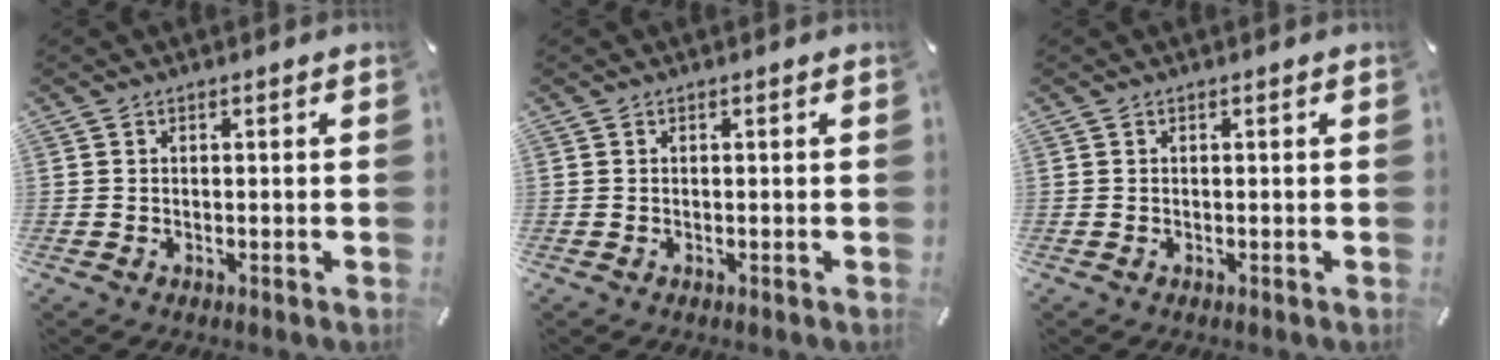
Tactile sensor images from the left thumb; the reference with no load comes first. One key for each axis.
{"total": 0.0}
{"total": 0.0}